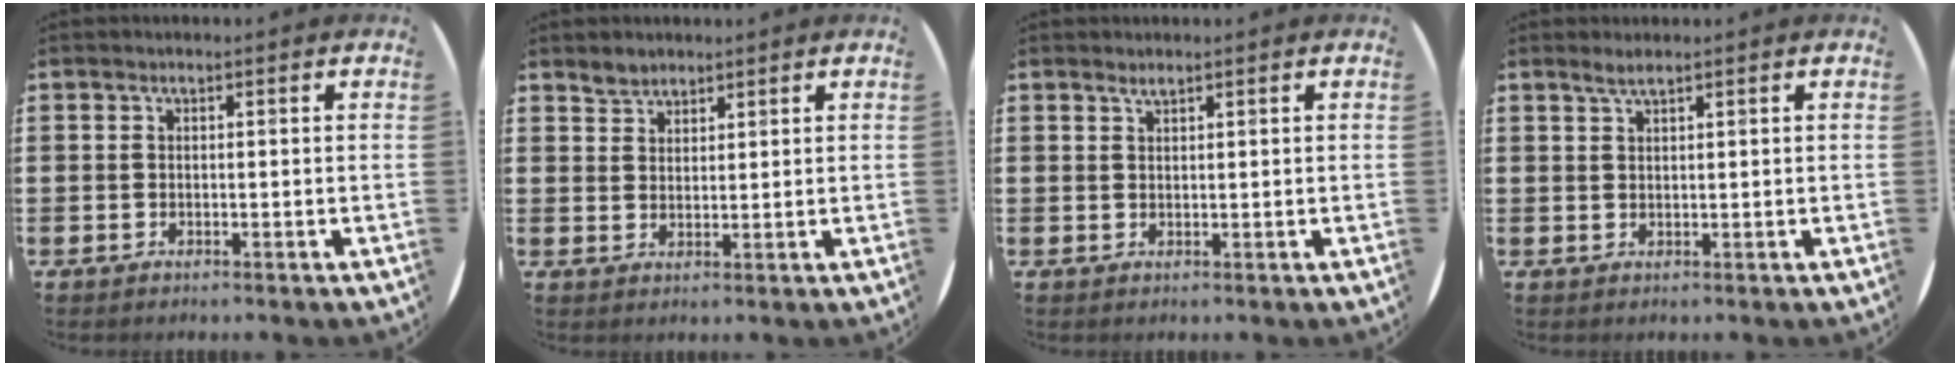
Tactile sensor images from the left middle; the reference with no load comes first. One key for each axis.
{"total": 2.4, "fx": 2.2, "fy": 1.0, "fz": 0.0, "tx": -0.002, "ty": 0.003, "tz": 0.044}
{"total": 0.8, "fx": 0.8, "fy": 0.0, "fz": 0.2, "tx": -0.004, "ty": -0.002, "tz": 0.016}
{"total": 1.5, "fx": 1.2, "fy": 0.0, "fz": 0.8, "tx": -0.016, "ty": 0.002, "tz": 0.023}